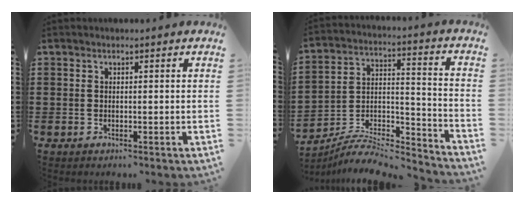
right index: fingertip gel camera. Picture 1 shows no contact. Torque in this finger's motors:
{"motor_torque": [0.08, 0.14, 0.11, 0.00]}